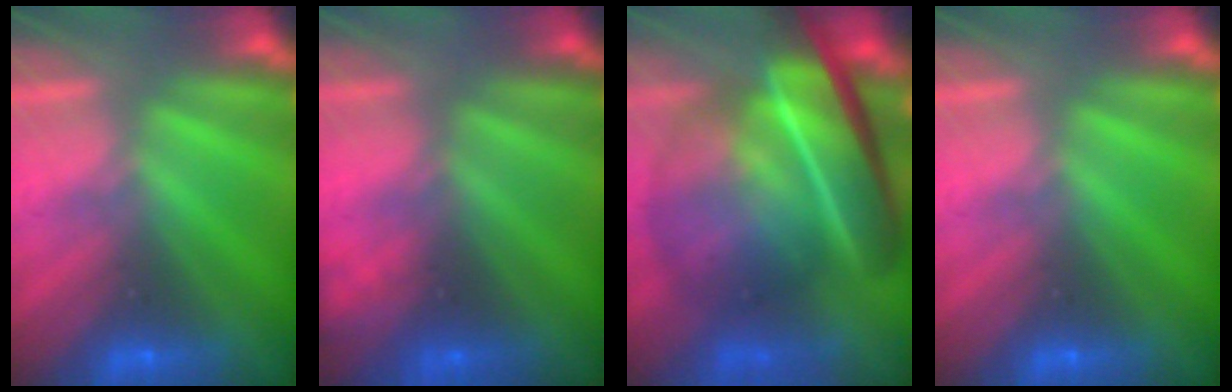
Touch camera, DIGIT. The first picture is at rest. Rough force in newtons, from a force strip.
{"total": 1.9}
{"total": 7.0}
{"total": 0.0}